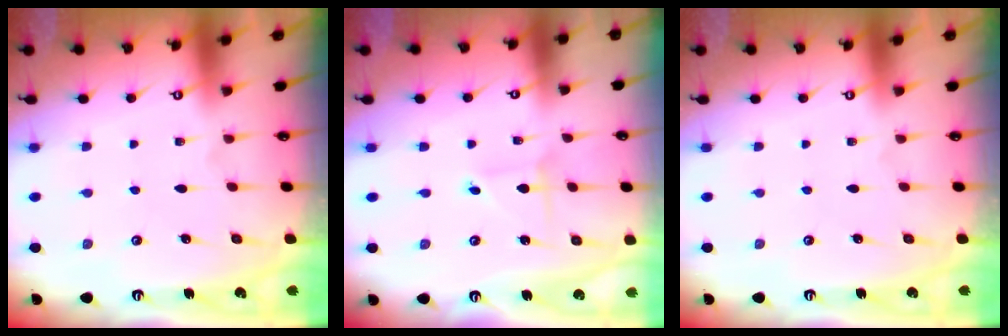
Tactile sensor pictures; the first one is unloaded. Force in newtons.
{"total": 1.1, "press": 1.1, "slide": 0.0}
{"total": 0.0}